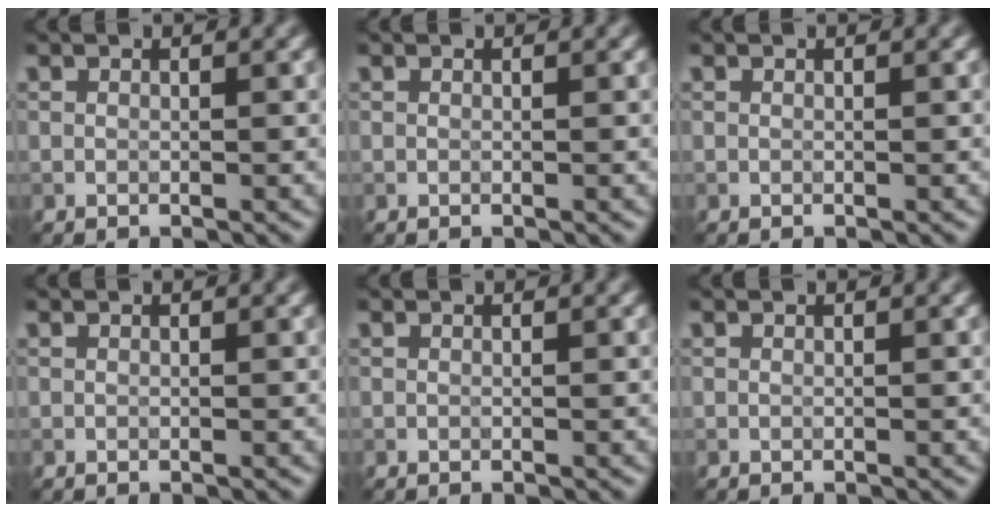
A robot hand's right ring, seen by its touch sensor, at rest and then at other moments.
{"total": 0.0}
{"total": 0.0}
{"total": 0.0}
{"total": 0.0}
{"total": 0.0}